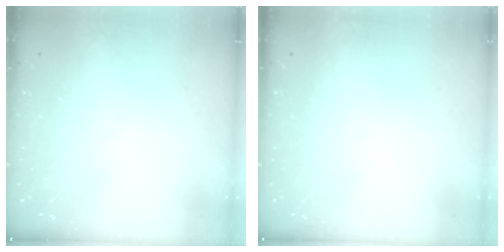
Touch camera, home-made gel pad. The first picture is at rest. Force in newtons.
{"total": 1.5, "press": 1.5, "slide": 0.1}